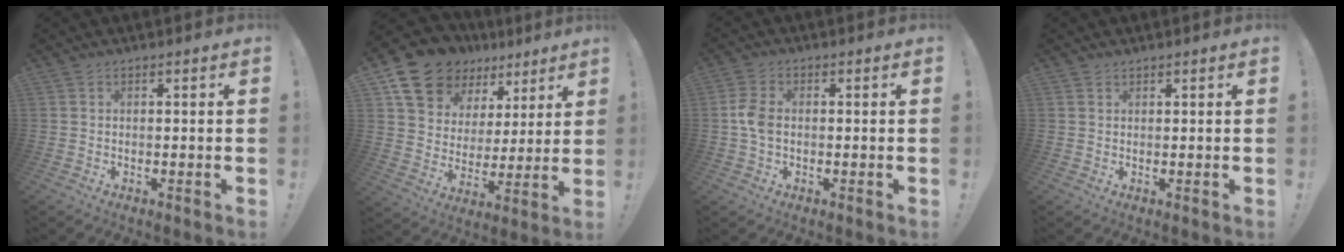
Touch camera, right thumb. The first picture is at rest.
{"total": 16.5, "force": [11.1, 10.7, 5.9], "torque": [-0.108, -0.063, 0.214]}
{"total": 5.2, "force": [-0.5, 3.4, 3.9], "torque": [-0.093, 0.007, -0.011]}
{"total": 0.8, "force": [0.8, 0.3, 0.1], "torque": [0.000, -0.001, 0.014]}